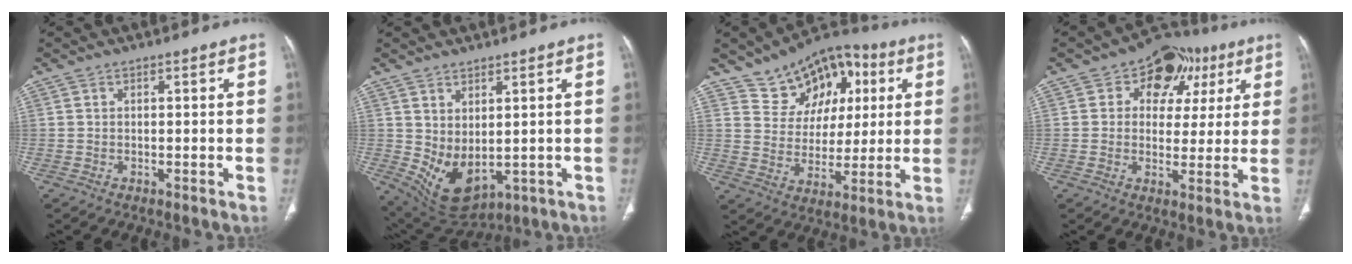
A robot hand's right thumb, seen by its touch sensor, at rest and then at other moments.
{"total": 8.9, "force": [0.2, 4.8, 7.5], "torque": [-0.125, -0.016, 0.036]}
{"total": 15.1, "force": [7.1, 10.7, 7.9], "torque": [-0.072, -0.006, 0.120]}
{"total": 12.0, "force": [4.9, 9.1, 5.9], "torque": [-0.018, -0.002, 0.063]}